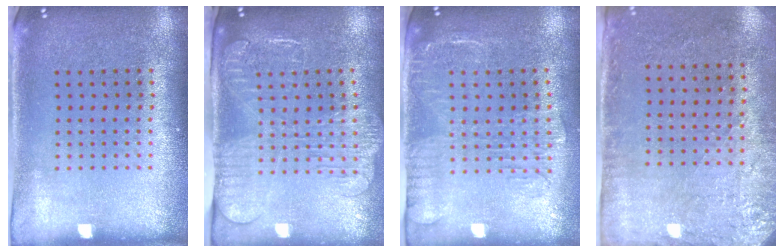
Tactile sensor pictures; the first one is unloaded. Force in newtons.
{"total": 2.6, "press": 2.1, "slide": 1.5}
{"total": 2.0, "press": 1.6, "slide": 1.1}
{"total": 2.9, "press": 2.3, "slide": 1.7}